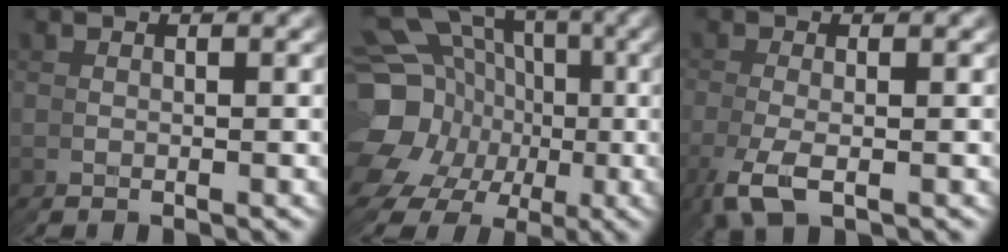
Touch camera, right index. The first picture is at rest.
{"total": 17.6, "force": [1.0, 14.3, 10.1], "torque": [-0.173, -0.018, 0.009]}
{"total": 1.3, "force": [-1.0, 0.1, 0.8], "torque": [-0.029, -0.002, -0.014]}